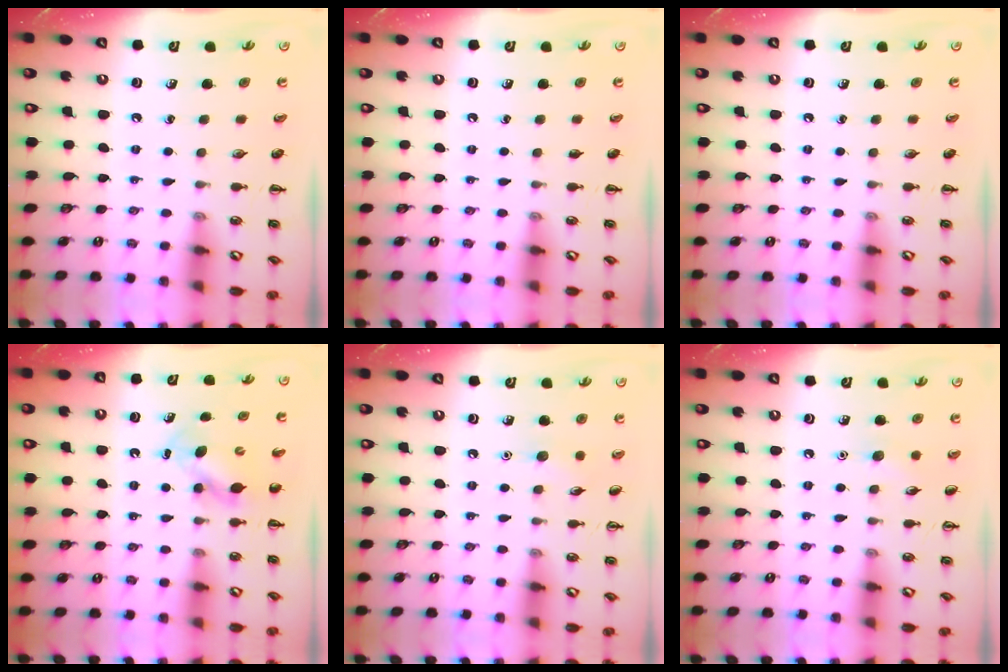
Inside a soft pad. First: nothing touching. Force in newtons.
{"total": 0.0}
{"total": 0.0}
{"total": 5.0, "press": 5.0, "slide": 0.6}
{"total": 5.0, "press": 4.9, "slide": 1.4}
{"total": 4.7, "press": 4.5, "slide": 1.2}